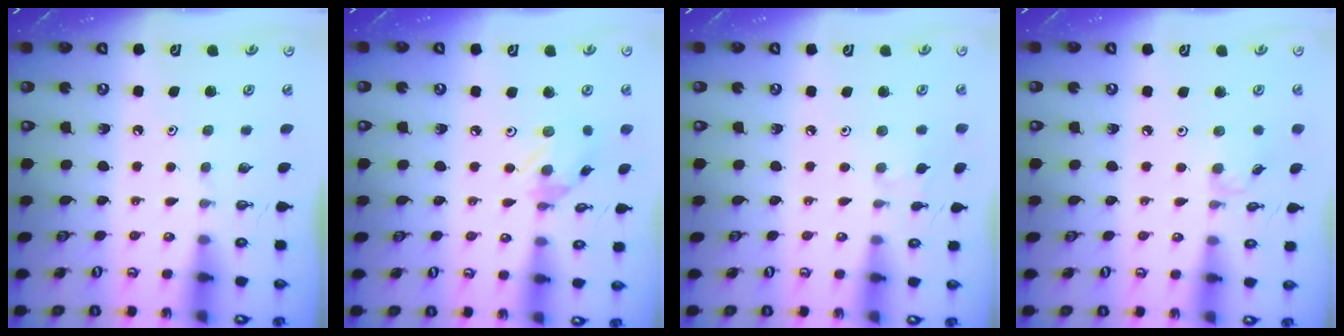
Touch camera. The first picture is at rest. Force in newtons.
{"total": 3.7, "press": 3.7, "slide": 0.1}
{"total": 2.3, "press": 2.3, "slide": 0.6}
{"total": 1.9, "press": 1.9, "slide": 0.4}